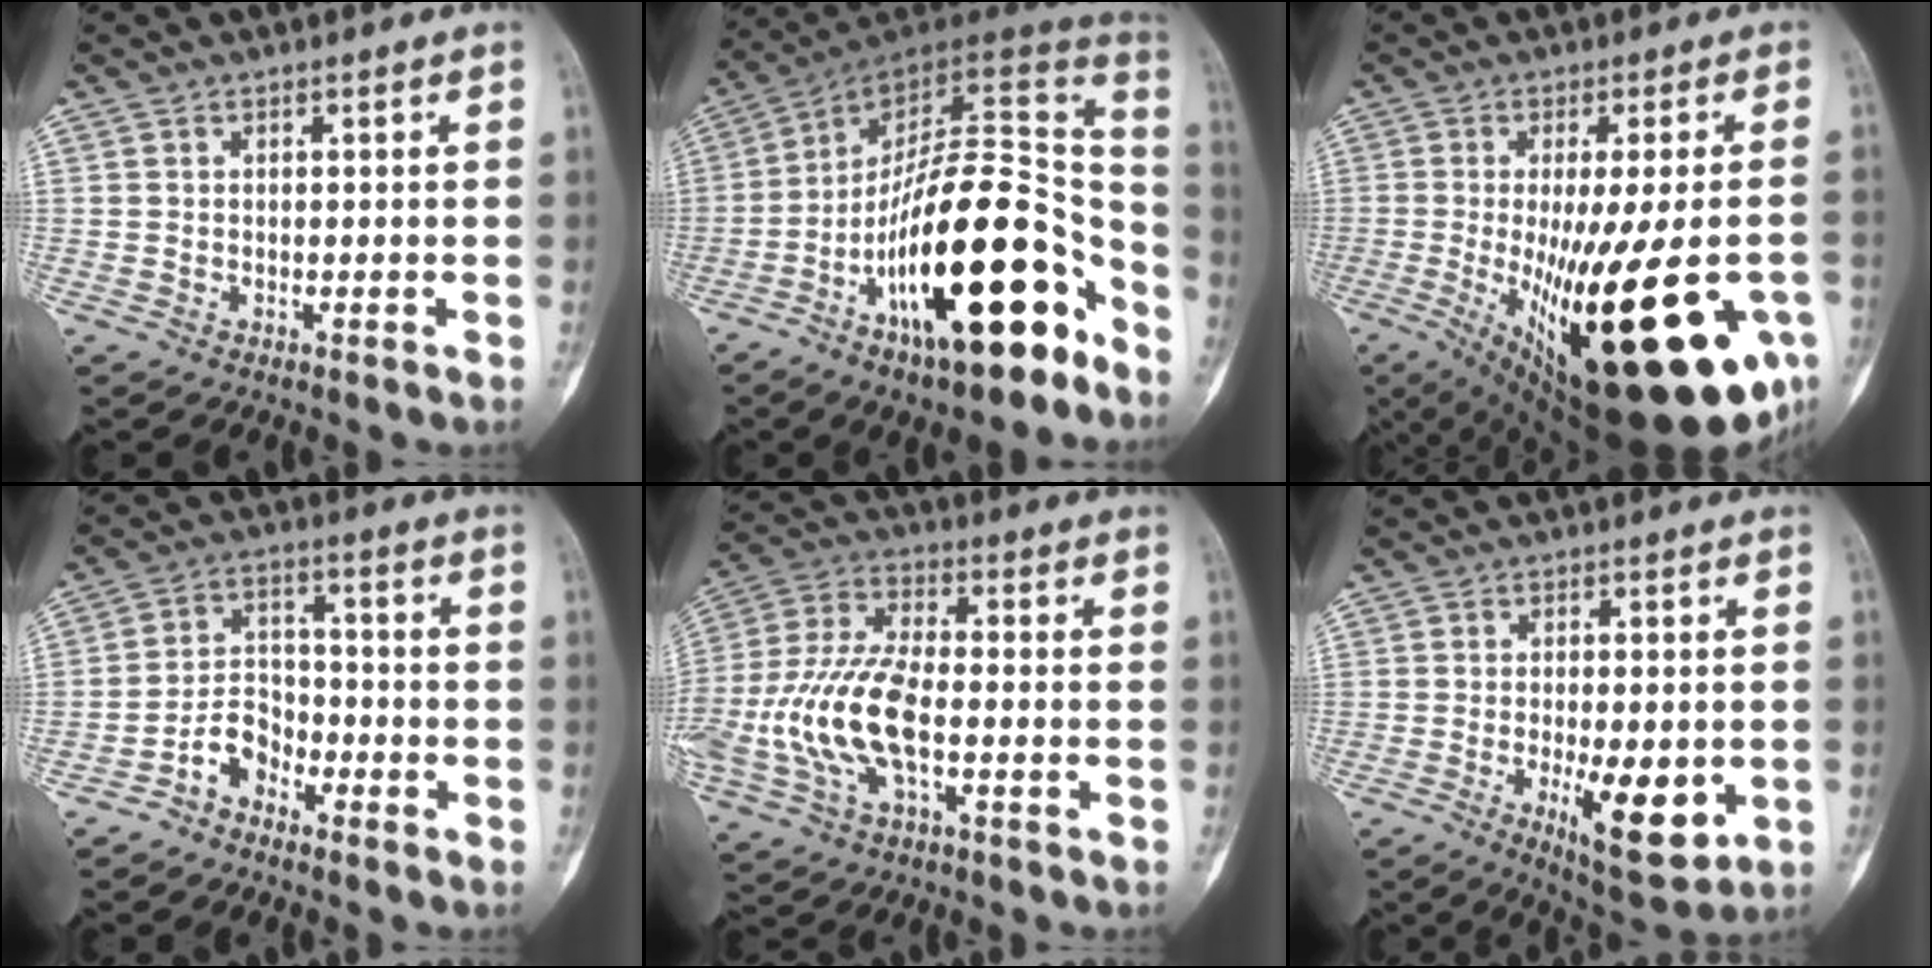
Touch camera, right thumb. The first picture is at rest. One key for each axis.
{"total": 26.3, "fx": -12.7, "fy": 9.6, "fz": 21.0, "tx": -0.287, "ty": 0.085, "tz": -0.203}
{"total": 31.0, "fx": -8.4, "fy": 9.5, "fz": 28.3, "tx": -0.369, "ty": -0.034, "tz": -0.101}
{"total": 5.8, "fx": -3.9, "fy": 3.7, "fz": 2.1, "tx": -0.025, "ty": 0.043, "tz": -0.084}
{"total": 17.3, "fx": -4.0, "fy": 8.0, "fz": 14.8, "tx": -0.330, "ty": 0.026, "tz": -0.074}
{"total": 11.4, "fx": -2.8, "fy": 4.3, "fz": 10.2, "tx": -0.141, "ty": -0.017, "tz": -0.033}